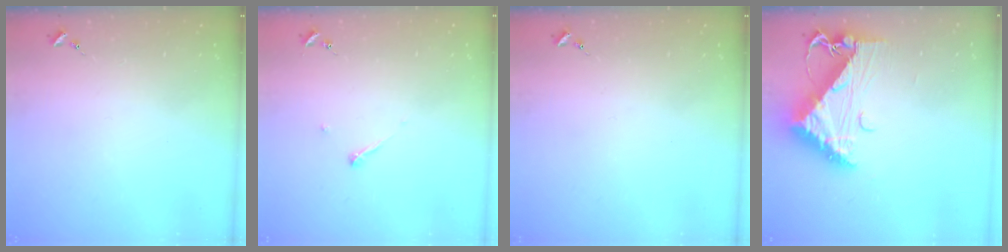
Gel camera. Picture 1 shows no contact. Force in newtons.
{"total": 3.2, "press": 3.2, "slide": 0.3}
{"total": 0.0}
{"total": 12.7, "press": 12.7, "slide": 1.3}